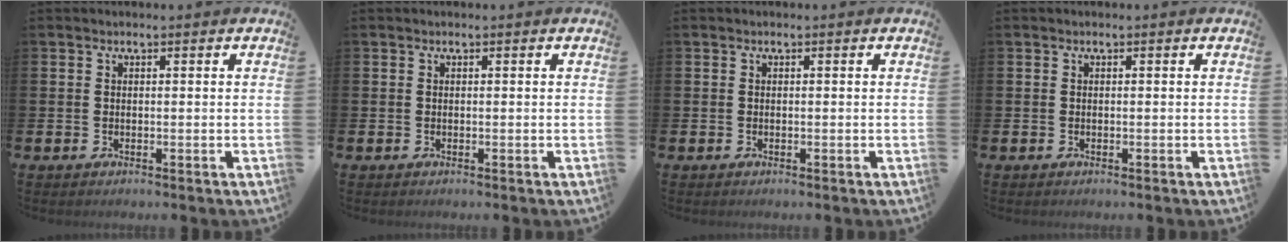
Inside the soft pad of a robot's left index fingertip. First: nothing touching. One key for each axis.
{"total": 0.0}
{"total": 0.0}
{"total": 0.0}